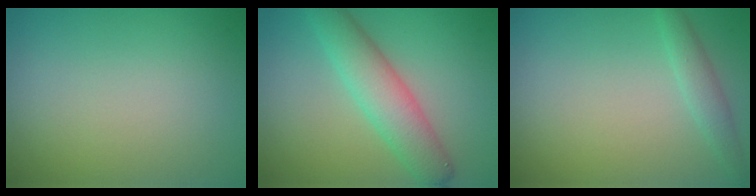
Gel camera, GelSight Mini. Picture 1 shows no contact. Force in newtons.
{"total": 4.8, "press": 4.8, "slide": 0.1}
{"total": 1.6, "press": 1.6, "slide": 0.1}